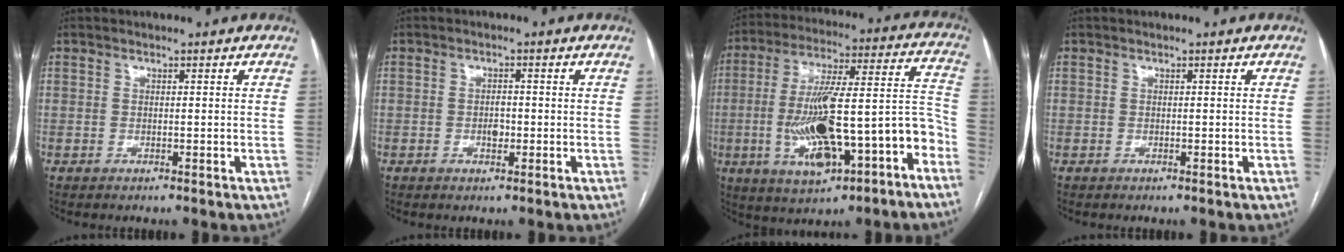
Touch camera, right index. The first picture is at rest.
{"total": 1.9, "force": [-0.4, 1.1, 1.5], "torque": [-0.023, 0.003, -0.005]}
{"total": 20.8, "force": [-7.3, 5.3, 18.7], "torque": [-0.292, 0.027, -0.102]}
{"total": 0.0}